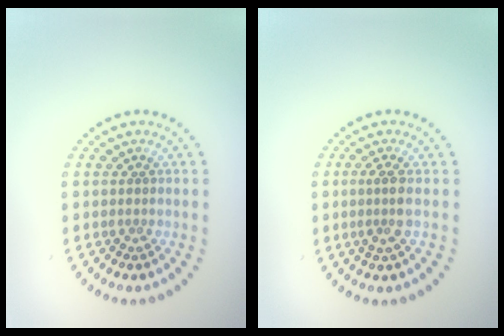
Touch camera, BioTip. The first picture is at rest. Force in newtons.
{"total": 2.0, "press": 1.6, "slide": 1.1}